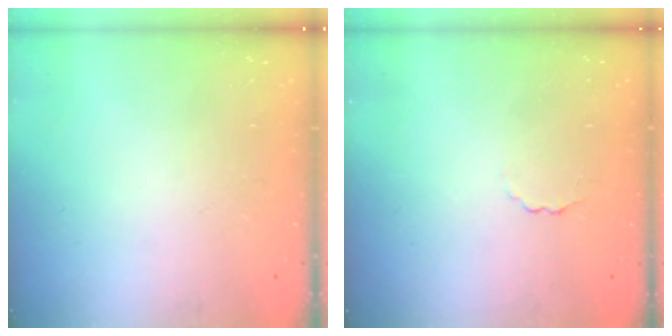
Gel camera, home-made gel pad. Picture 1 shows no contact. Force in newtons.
{"total": 1.7, "press": 1.7, "slide": 0.5}